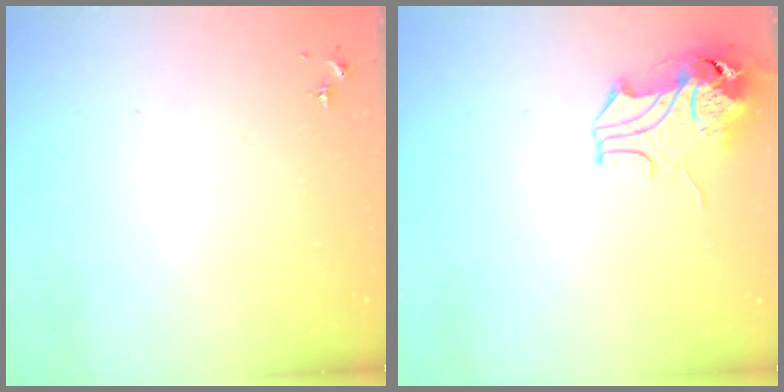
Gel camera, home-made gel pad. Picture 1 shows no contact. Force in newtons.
{"total": 10.6, "press": 10.5, "slide": 1.8}